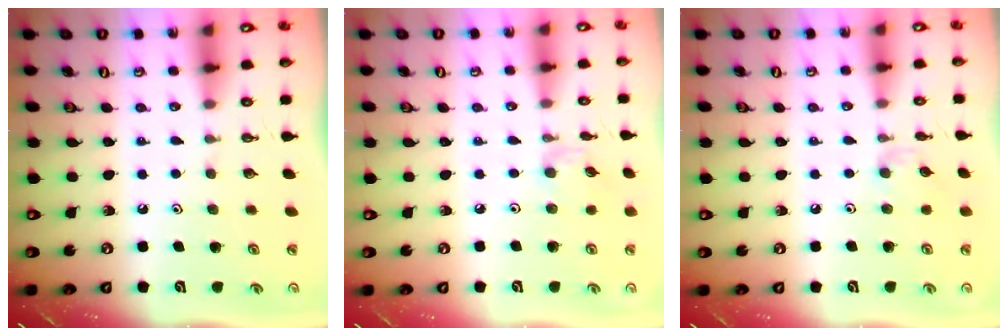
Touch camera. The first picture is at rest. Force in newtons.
{"total": 3.3, "press": 3.3, "slide": 0.5}
{"total": 4.8, "press": 4.7, "slide": 0.6}